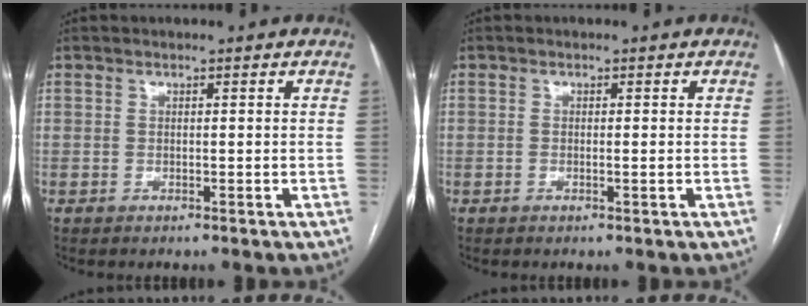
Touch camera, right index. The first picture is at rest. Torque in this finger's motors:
{"motor_torque": [-0.21, 0.32, -0.04, -0.01]}